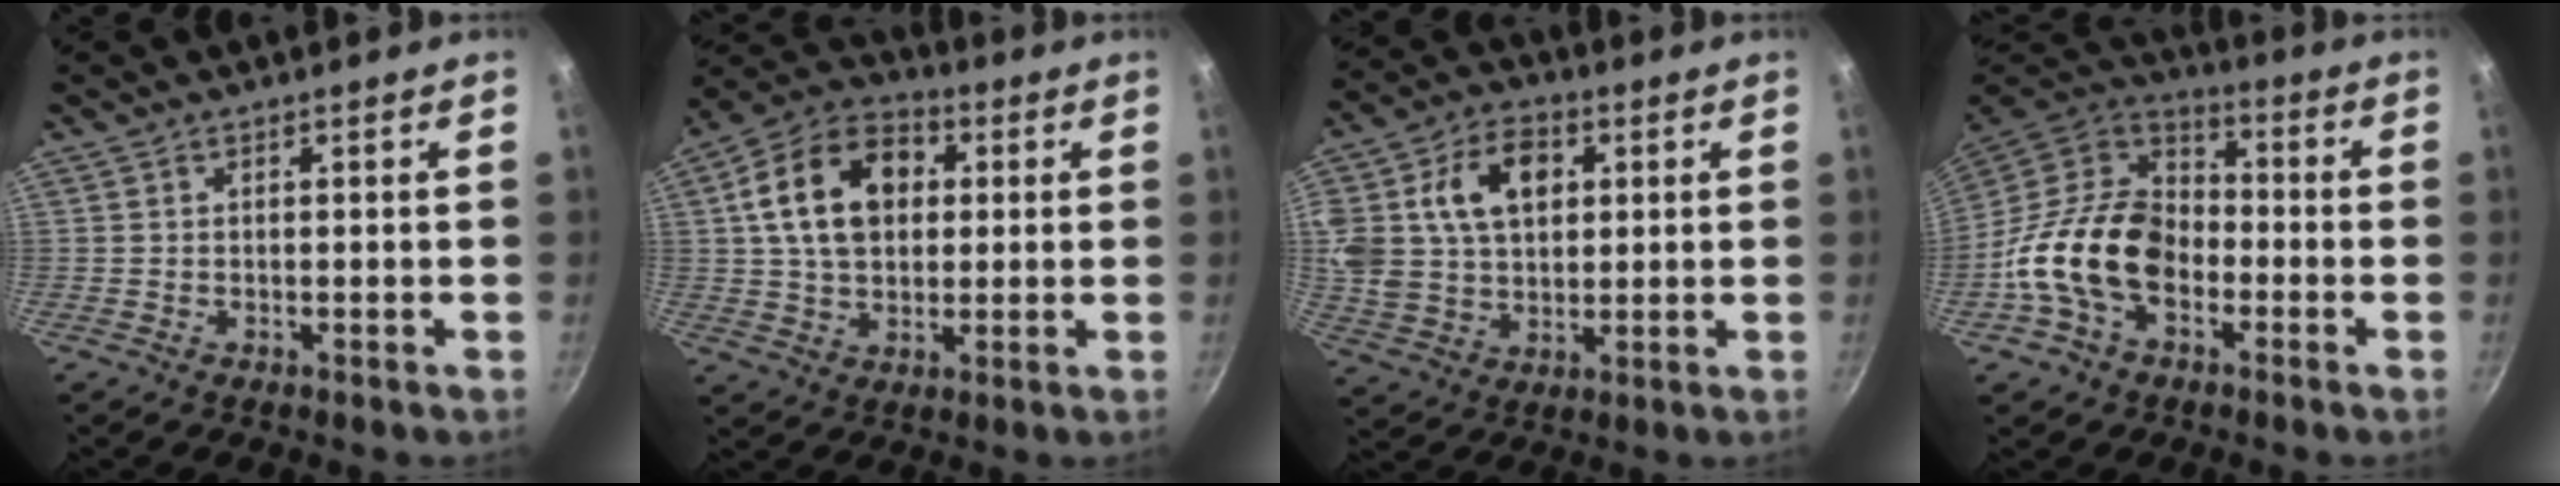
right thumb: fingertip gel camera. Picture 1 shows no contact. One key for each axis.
{"total": 16.0, "fx": 3.1, "fy": 11.4, "fz": 10.8, "tx": -0.161, "ty": 0.020, "tz": 0.040}
{"total": 19.4, "fx": 5.1, "fy": 14.1, "fz": 12.2, "tx": -0.238, "ty": 0.019, "tz": 0.092}
{"total": 19.0, "fx": -5.1, "fy": 13.1, "fz": 12.8, "tx": -0.198, "ty": 0.046, "tz": -0.115}